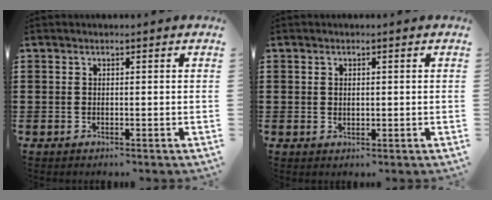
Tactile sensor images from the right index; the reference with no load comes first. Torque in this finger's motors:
{"motor_torque": [0.03, 0.08, -0.02, -0.01]}